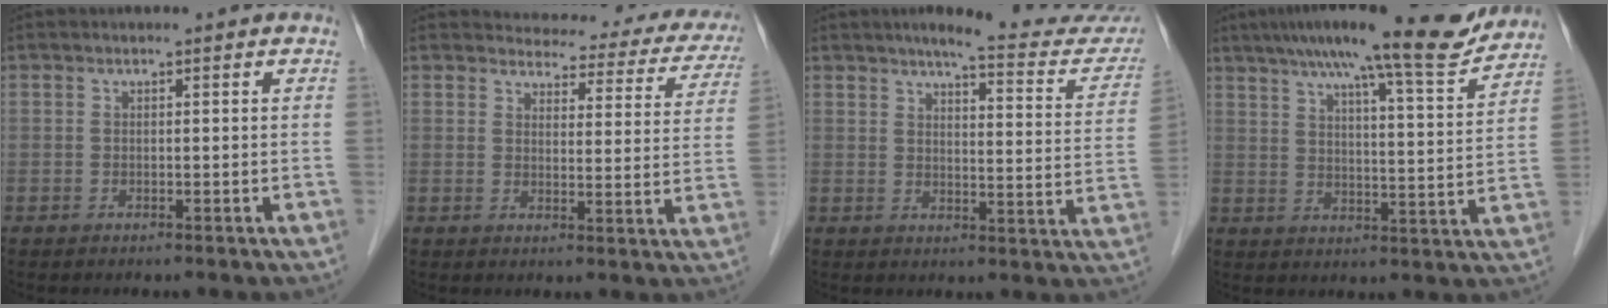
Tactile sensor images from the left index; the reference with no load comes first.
{"total": 16.3, "force": [15.1, 4.7, 3.9], "torque": [-0.018, -0.033, 0.144]}
{"total": 16.5, "force": [14.9, 2.0, 6.8], "torque": [-0.070, -0.043, 0.166]}
{"total": 18.9, "force": [15.8, 1.4, 10.4], "torque": [-0.159, 0.008, 0.214]}